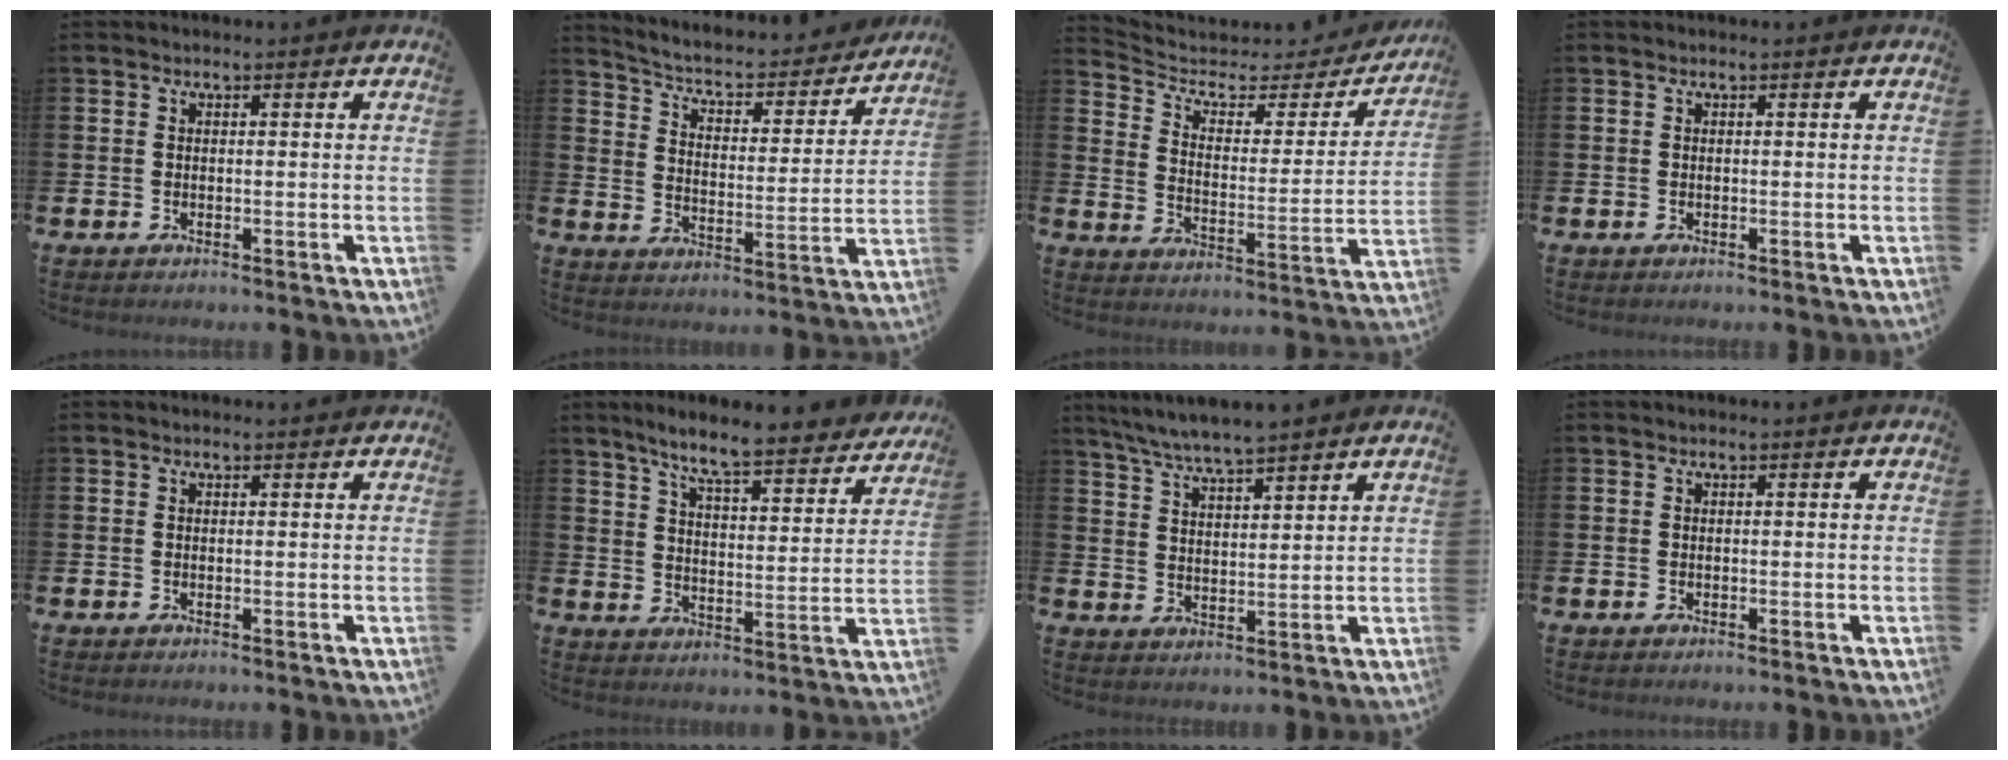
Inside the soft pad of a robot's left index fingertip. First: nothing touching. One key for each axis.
{"total": 5.0, "fx": 4.6, "fy": 1.5, "fz": 1.5, "tx": -0.058, "ty": -0.039, "tz": 0.069}
{"total": 5.2, "fx": 4.1, "fy": 2.7, "fz": 1.8, "tx": -0.063, "ty": -0.032, "tz": 0.061}
{"total": 0.0}
{"total": 0.0}
{"total": 8.1, "fx": 7.4, "fy": 0.5, "fz": 3.3, "tx": -0.078, "ty": -0.050, "tz": 0.124}
{"total": 5.8, "fx": 5.6, "fy": -0.2, "fz": 1.4, "tx": -0.049, "ty": -0.025, "tz": 0.101}
{"total": 0.0}